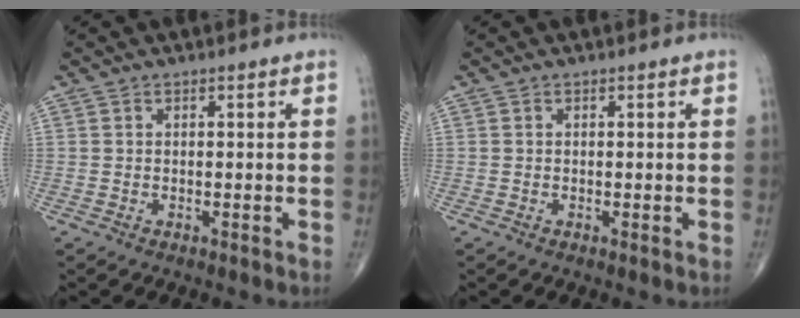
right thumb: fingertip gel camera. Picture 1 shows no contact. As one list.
[{"total": 0.0}]